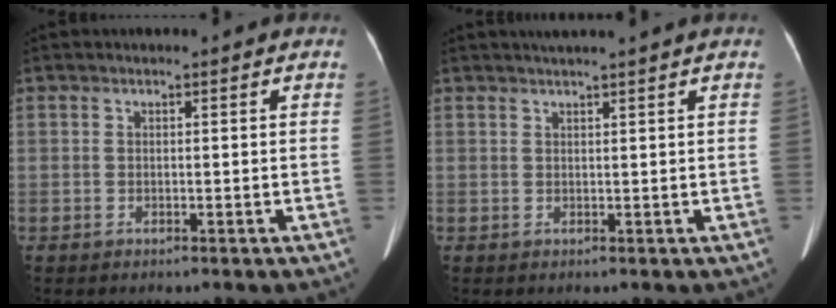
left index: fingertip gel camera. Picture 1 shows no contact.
{"total": 3.2, "force": [2.7, -0.7, 1.6], "torque": [-0.017, 0.020, 0.044]}